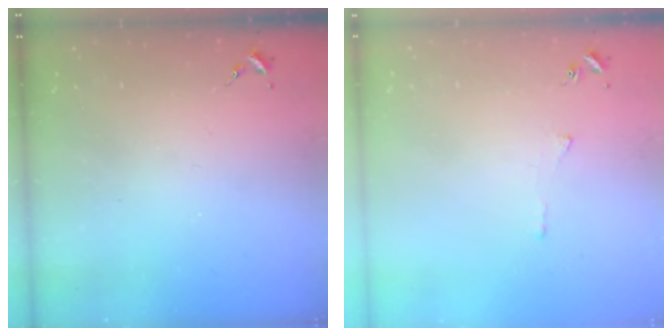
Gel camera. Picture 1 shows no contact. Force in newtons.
{"total": 3.1, "press": 3.1, "slide": 0.6}